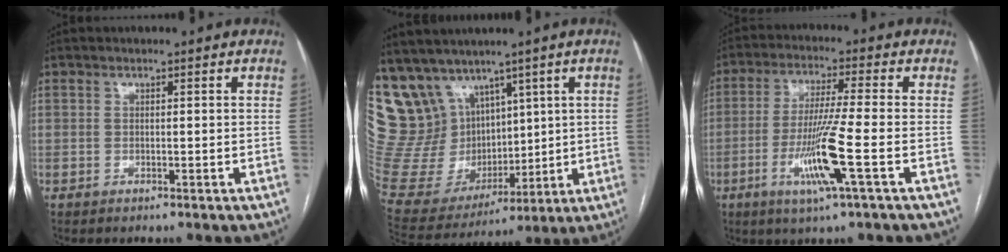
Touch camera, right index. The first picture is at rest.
{"total": 21.6, "force": [11.9, 15.5, 9.4], "torque": [-0.230, 0.062, 0.254]}
{"total": 10.4, "force": [-3.5, -1.0, 9.8], "torque": [-0.193, -0.017, -0.069]}